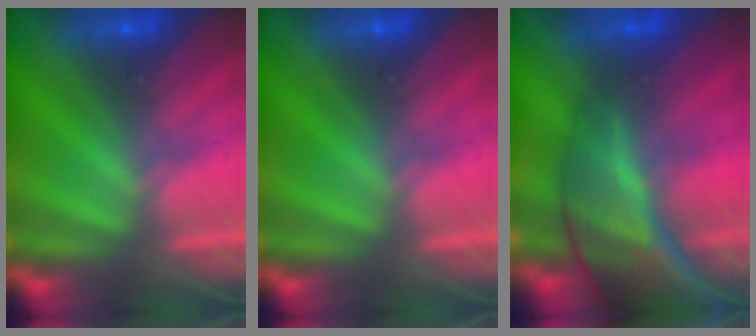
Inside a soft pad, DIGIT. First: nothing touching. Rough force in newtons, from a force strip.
{"total": 0.0}
{"total": 7.6}